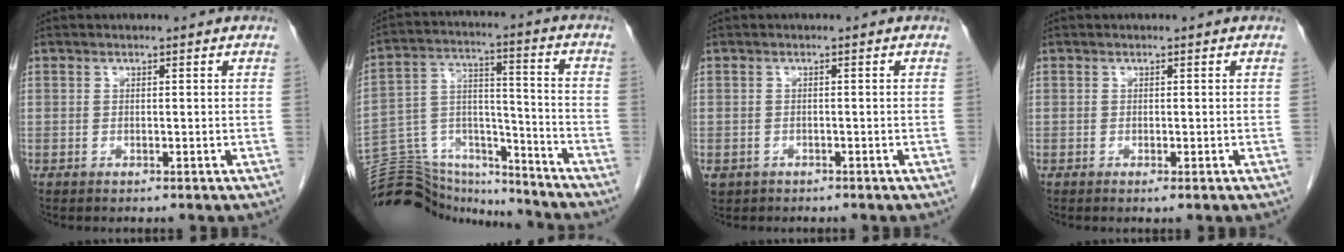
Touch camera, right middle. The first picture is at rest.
{"total": 19.5, "force": [-18.6, 4.8, 3.3], "torque": [-0.084, 0.047, -0.294]}
{"total": 2.6, "force": [-1.7, 1.9, 0.4], "torque": [-0.010, 0.001, -0.027]}
{"total": 0.5, "force": [-0.2, -0.1, 0.5], "torque": [-0.009, -0.001, -0.002]}